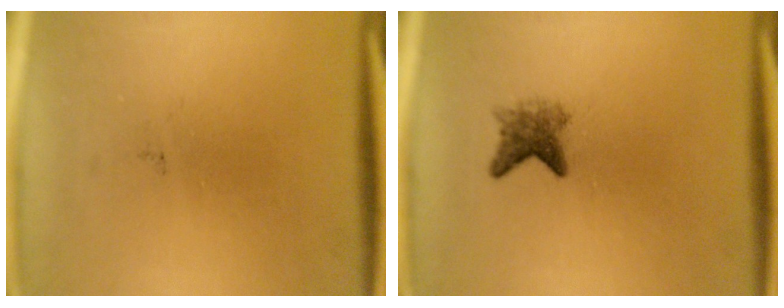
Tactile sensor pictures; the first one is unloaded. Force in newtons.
{"total": 2.9}